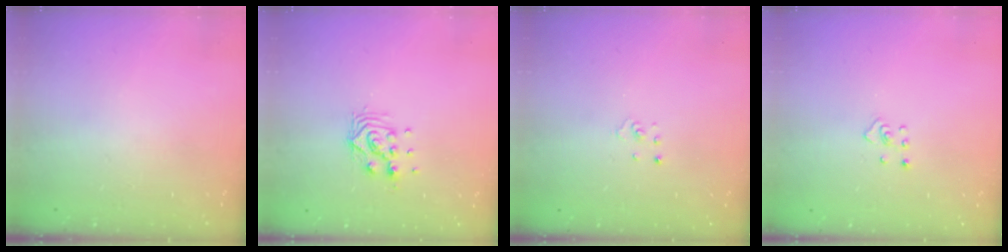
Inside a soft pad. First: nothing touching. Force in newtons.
{"total": 8.6, "press": 8.6, "slide": 0.7}
{"total": 1.1, "press": 1.1, "slide": 0.1}
{"total": 2.4, "press": 2.3, "slide": 0.4}